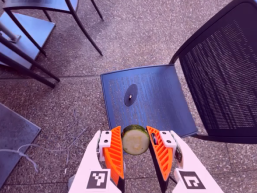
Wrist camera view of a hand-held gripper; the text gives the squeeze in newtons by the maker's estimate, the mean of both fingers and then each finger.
{"total": 10.2, "left": 9.7, "right": 10.7}